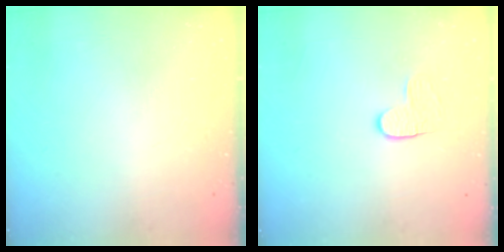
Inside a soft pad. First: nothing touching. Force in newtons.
{"total": 3.8, "press": 3.8, "slide": 0.4}